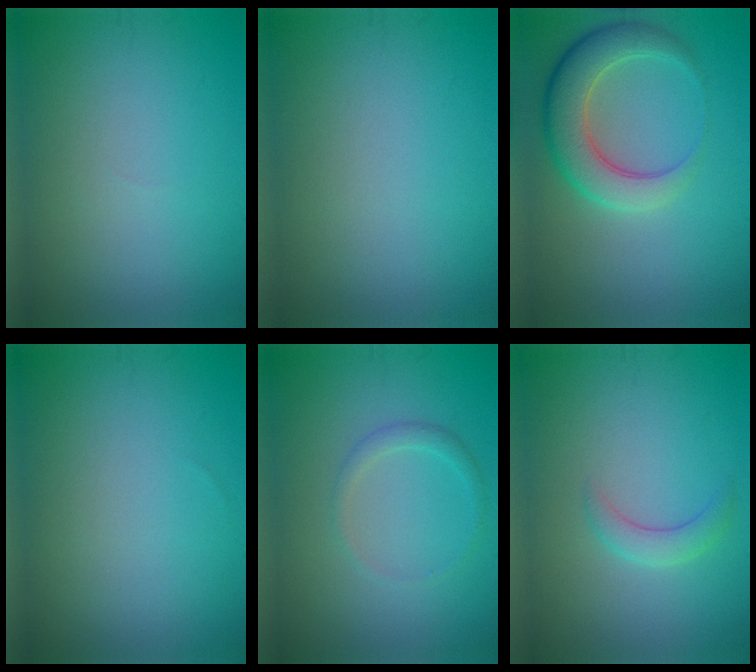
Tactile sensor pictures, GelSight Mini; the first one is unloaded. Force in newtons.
{"total": 0.0}
{"total": 5.7, "press": 5.7, "slide": 0.3}
{"total": 0.0}
{"total": 1.3, "press": 1.3, "slide": 0.0}
{"total": 1.8, "press": 1.8, "slide": 0.1}